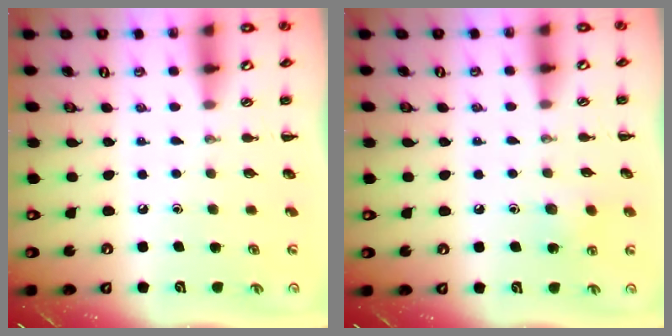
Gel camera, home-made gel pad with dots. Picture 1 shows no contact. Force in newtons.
{"total": 6.6, "press": 6.4, "slide": 1.8}